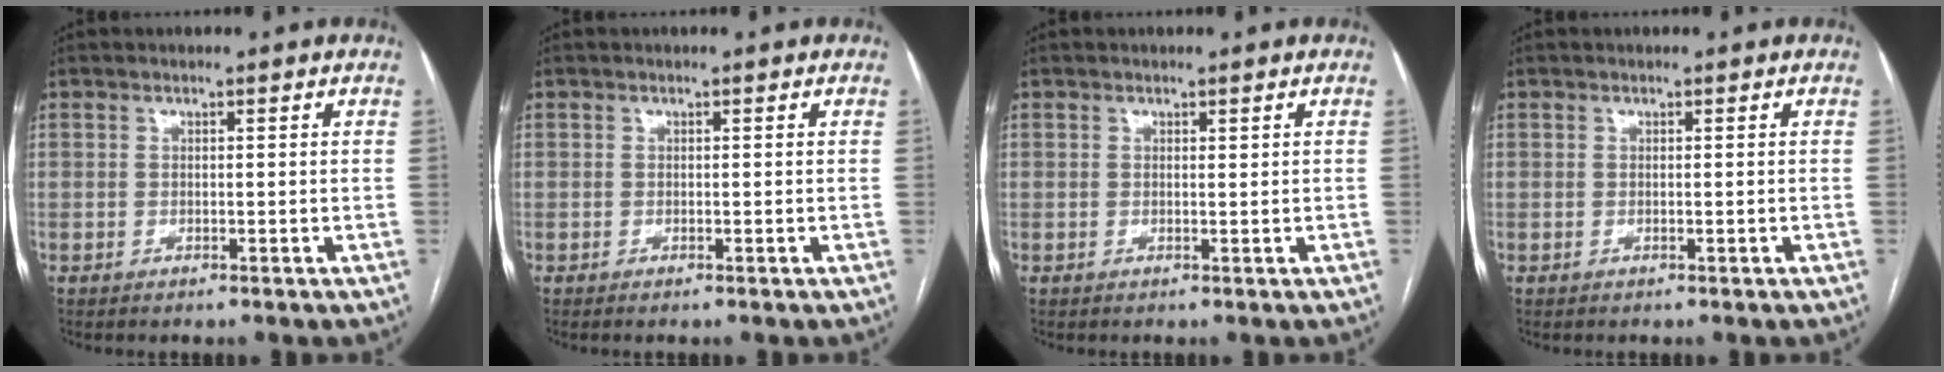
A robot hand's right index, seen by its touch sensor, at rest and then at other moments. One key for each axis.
{"total": 0.0}
{"total": 0.0}
{"total": 0.0}